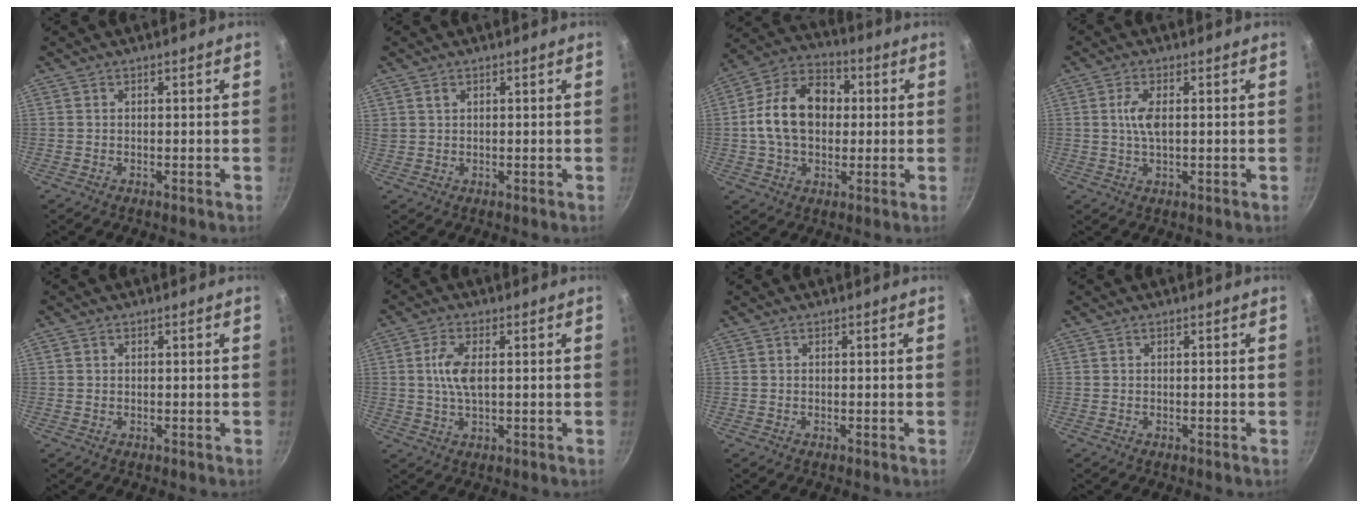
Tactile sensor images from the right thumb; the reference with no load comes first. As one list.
[{"total": 1.4, "force": [0.8, 1.0, 0.7], "torque": [-0.010, 0.003, 0.016]}, {"total": 15.5, "force": [0.9, 11.1, 10.8], "torque": [-0.155, 0.027, -0.001]}, {"total": 4.4, "force": [0.6, 1.9, 4.0], "torque": [-0.082, 0.003, 0.011]}, {"total": 0.7, "force": [0.2, 0.6, 0.2], "torque": [-0.001, 0.002, 0.002]}, {"total": 5.9, "force": [0.8, 2.5, 5.2], "torque": [-0.109, 0.003, 0.015]}, {"total": 0.0}, {"total": 0.0}]